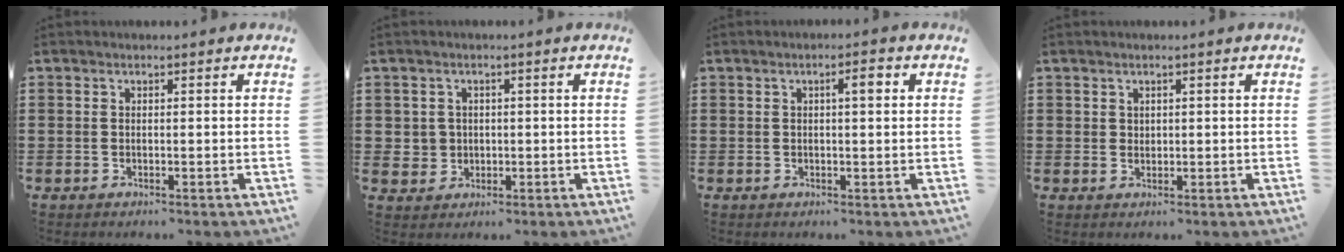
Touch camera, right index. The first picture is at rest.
{"total": 2.4, "force": [0.1, 2.4, 0.2], "torque": [-0.017, 0.008, -0.001]}
{"total": 2.4, "force": [0.6, 0.6, 2.3], "torque": [-0.029, 0.000, 0.003]}
{"total": 1.0, "force": [0.8, 0.7, 0.0], "torque": [-0.002, 0.002, 0.015]}